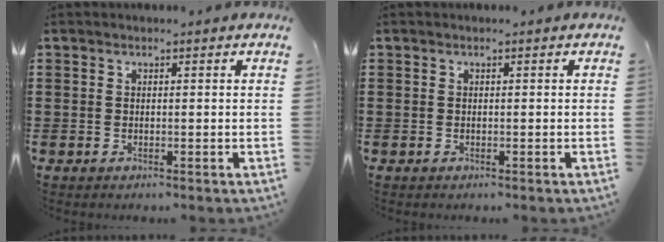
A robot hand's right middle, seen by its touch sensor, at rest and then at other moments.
{"total": 0.0}